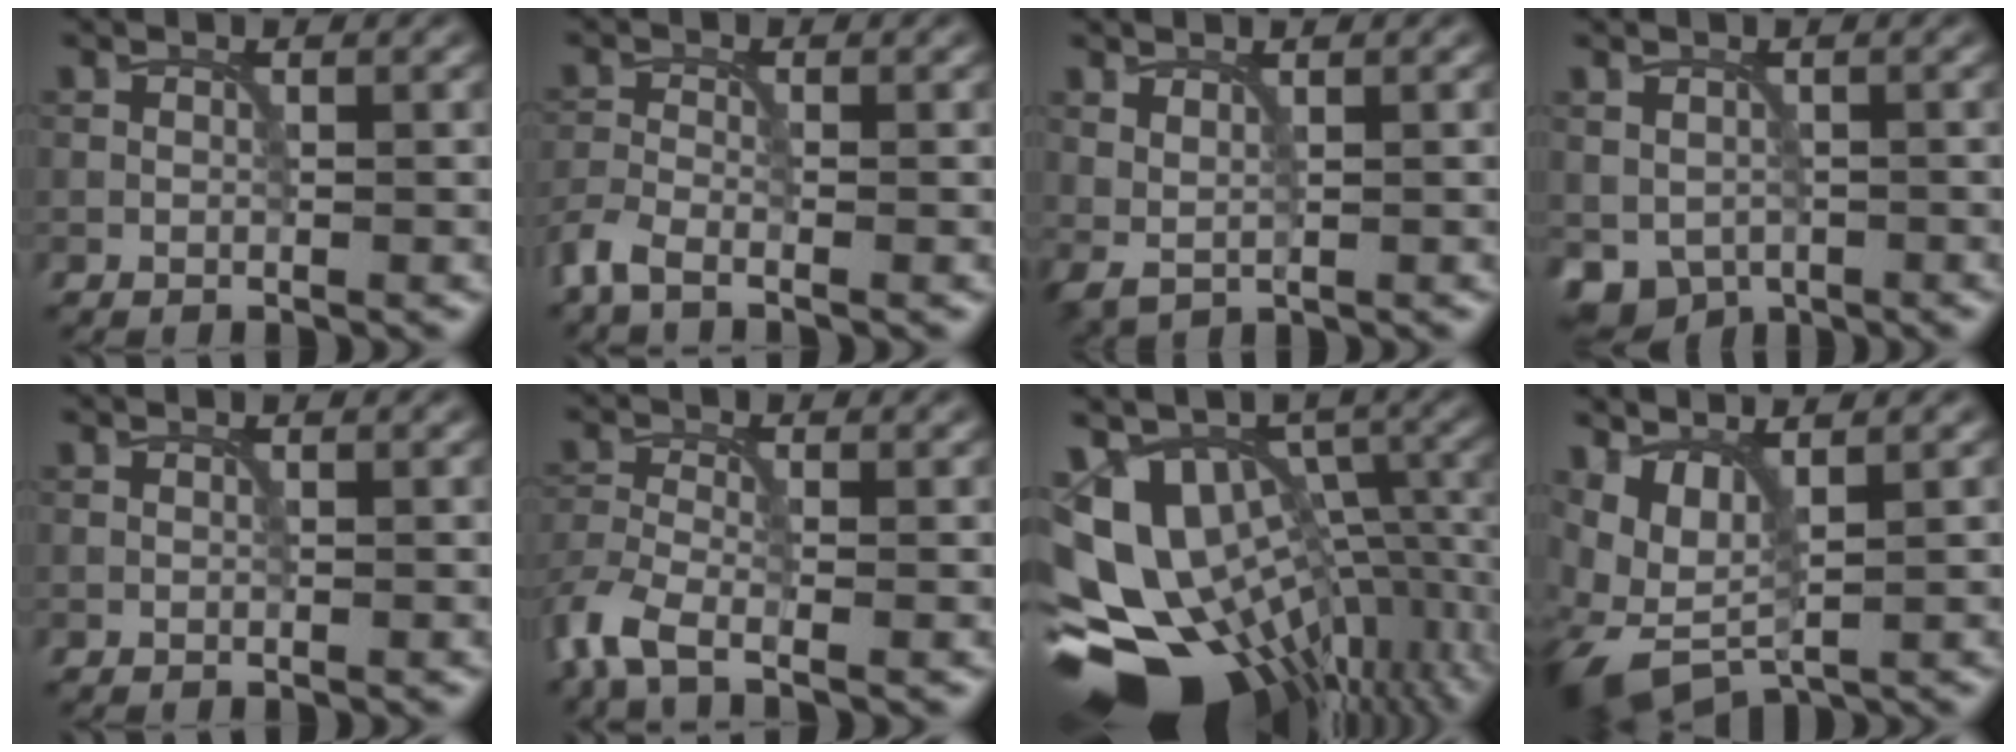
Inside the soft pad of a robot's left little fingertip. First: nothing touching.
{"total": 2.6, "force": [-2.1, 0.6, 1.5], "torque": [-0.042, -0.008, -0.056]}
{"total": 1.4, "force": [0.9, 0.6, 1.0], "torque": [-0.025, -0.005, 0.024]}
{"total": 2.7, "force": [-0.7, 2.2, 1.4], "torque": [-0.026, -0.014, -0.003]}
{"total": 0.0}
{"total": 4.3, "force": [-3.1, 1.4, 2.7], "torque": [-0.069, -0.011, -0.076]}
{"total": 17.7, "force": [-6.1, 12.4, 11.0], "torque": [-0.166, -0.005, -0.047]}
{"total": 6.5, "force": [0.4, 3.2, 5.6], "torque": [-0.124, 0.003, 0.005]}